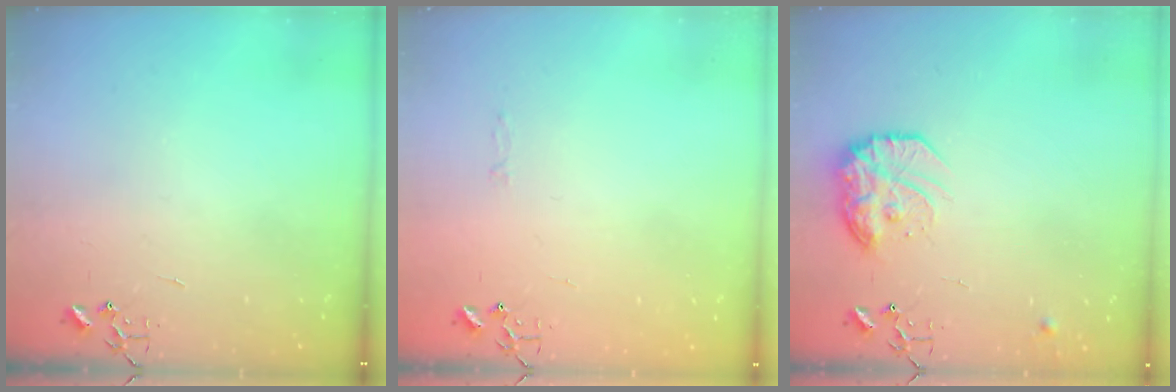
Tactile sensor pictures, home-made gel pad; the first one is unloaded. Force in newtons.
{"total": 2.8, "press": 2.8, "slide": 0.4}
{"total": 15.0, "press": 15.0, "slide": 1.2}